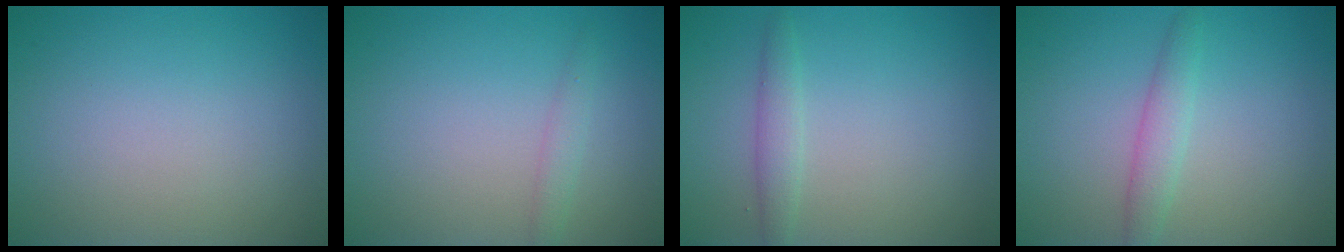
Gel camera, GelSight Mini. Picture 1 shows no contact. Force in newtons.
{"total": 1.2, "press": 1.2, "slide": 0.0}
{"total": 1.7, "press": 1.7, "slide": 0.1}
{"total": 2.0, "press": 2.0, "slide": 0.1}